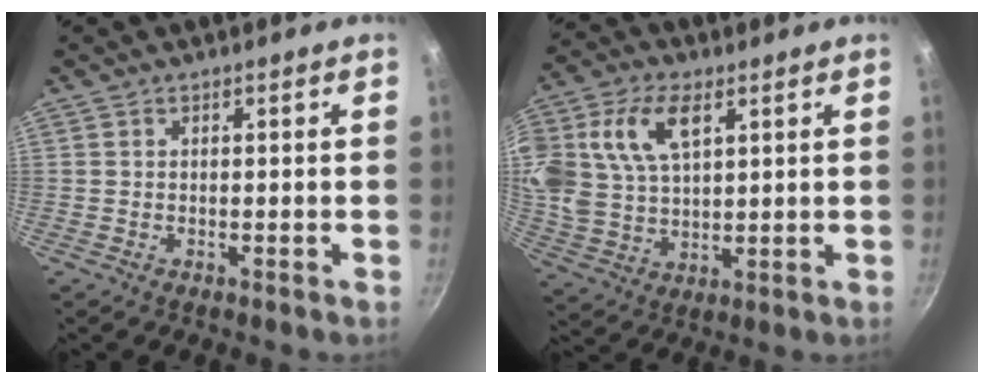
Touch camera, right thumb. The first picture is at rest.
{"total": 16.2, "force": [5.8, 10.0, 11.3], "torque": [-0.225, -0.002, 0.115]}